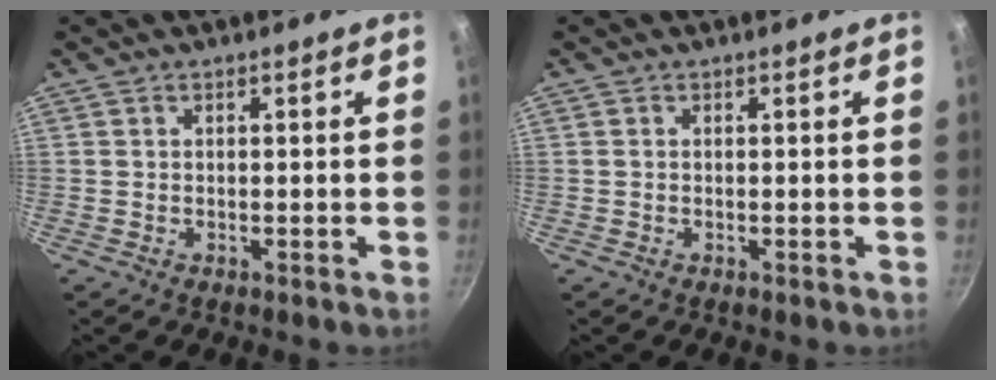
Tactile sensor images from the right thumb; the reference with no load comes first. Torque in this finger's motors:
{"motor_torque": [-0.28, 0.14, -0.12, 0.37, 0.03]}